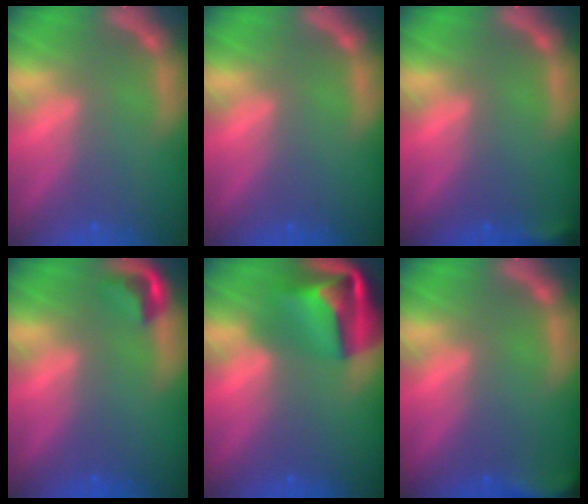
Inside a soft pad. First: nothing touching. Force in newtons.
{"total": 0.0}
{"total": 1.9}
{"total": 2.4}
{"total": 9.5}
{"total": 5.4}